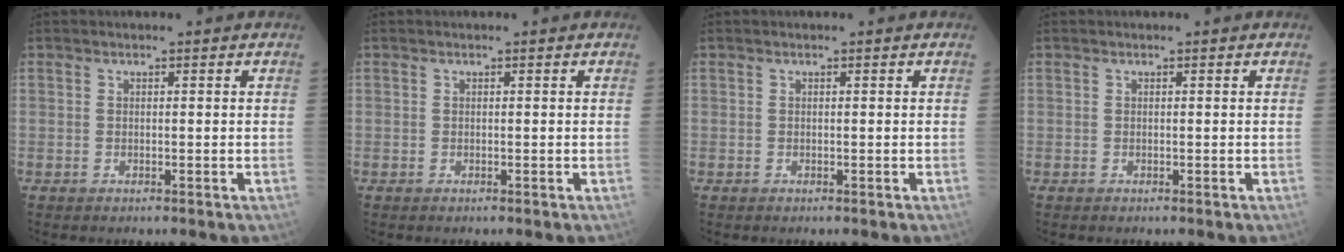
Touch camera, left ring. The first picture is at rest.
{"total": 0.0}
{"total": 0.0}
{"total": 0.0}